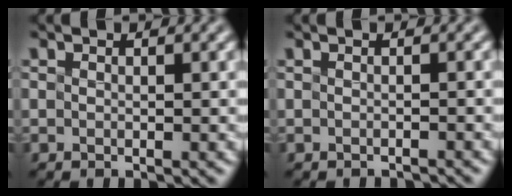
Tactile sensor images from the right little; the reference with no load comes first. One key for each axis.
{"total": 1.2, "fx": -1.1, "fy": 0.0, "fz": 0.3, "tx": 0.003, "ty": -0.011, "tz": -0.019}